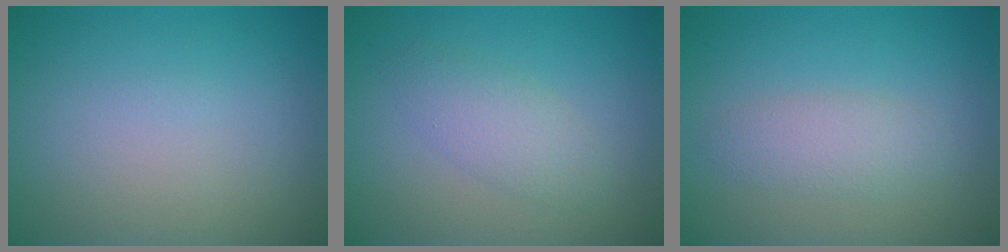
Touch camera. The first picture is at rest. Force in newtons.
{"total": 2.6, "press": 2.6, "slide": 0.1}
{"total": 2.3, "press": 2.3, "slide": 0.1}